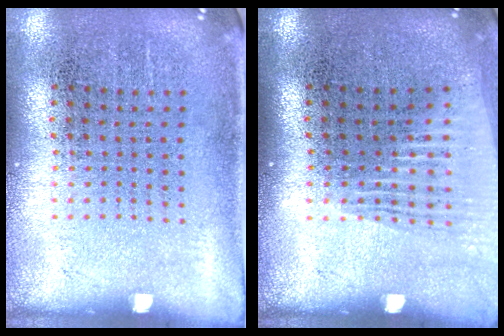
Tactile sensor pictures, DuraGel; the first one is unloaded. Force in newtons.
{"total": 1.4, "press": 1.2, "slide": 0.7}